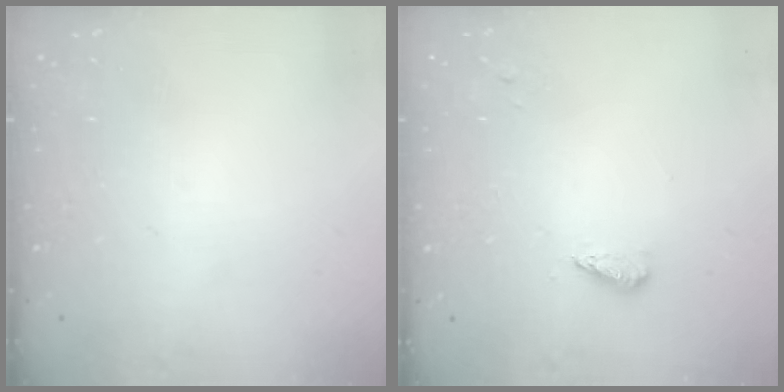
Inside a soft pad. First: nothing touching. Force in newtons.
{"total": 3.9, "press": 3.8, "slide": 0.4}